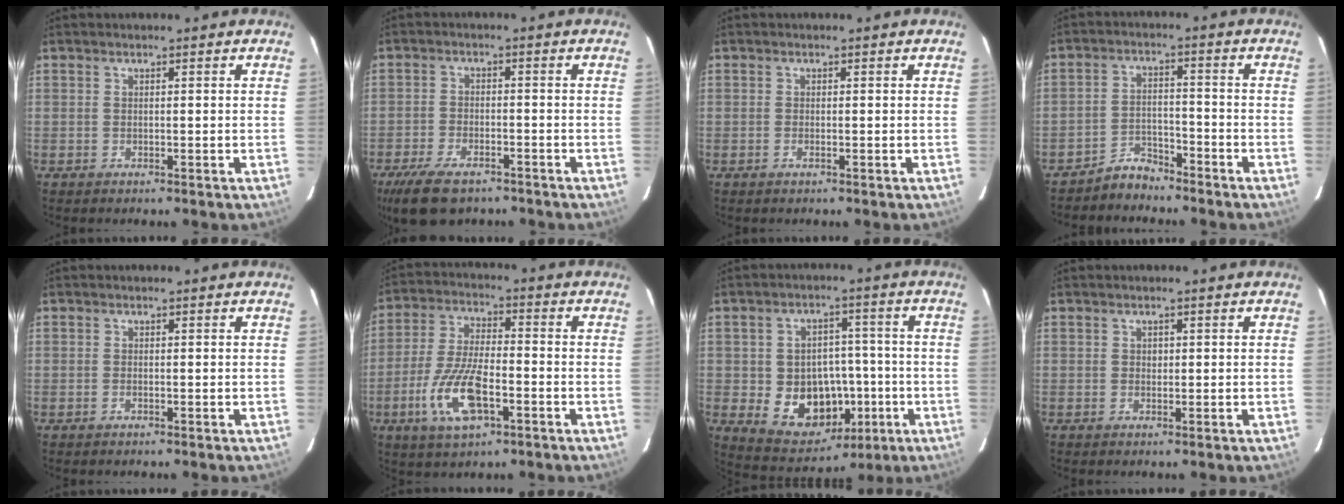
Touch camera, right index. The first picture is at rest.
{"total": 10.4, "force": [-7.5, 4.5, 5.6], "torque": [-0.140, -0.016, -0.133]}
{"total": 0.6, "force": [-0.2, 0.1, 0.6], "torque": [-0.013, 0.000, -0.005]}
{"total": 4.7, "force": [-4.4, 1.7, 0.3], "torque": [-0.013, 0.018, -0.077]}
{"total": 0.5, "force": [-0.2, 0.3, 0.3], "torque": [-0.007, 0.000, -0.005]}
{"total": 12.9, "force": [-5.0, 4.9, 10.9], "torque": [-0.233, -0.008, -0.092]}
{"total": 13.5, "force": [-3.2, 11.0, 7.2], "torque": [-0.146, 0.014, -0.025]}
{"total": 0.8, "force": [0.1, 0.7, 0.1], "torque": [0.002, 0.002, 0.002]}